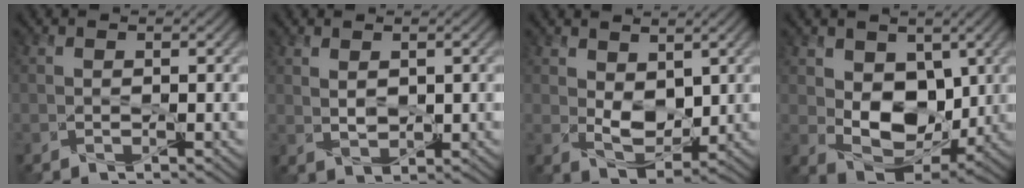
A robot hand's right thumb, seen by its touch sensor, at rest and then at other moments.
{"total": 2.1, "force": [1.0, 0.6, 1.8], "torque": [-0.049, -0.003, 0.020]}
{"total": 5.5, "force": [1.5, 3.0, 4.4], "torque": [-0.098, -0.011, 0.024]}
{"total": 9.6, "force": [0.9, 6.4, 7.1], "torque": [-0.146, -0.021, 0.021]}